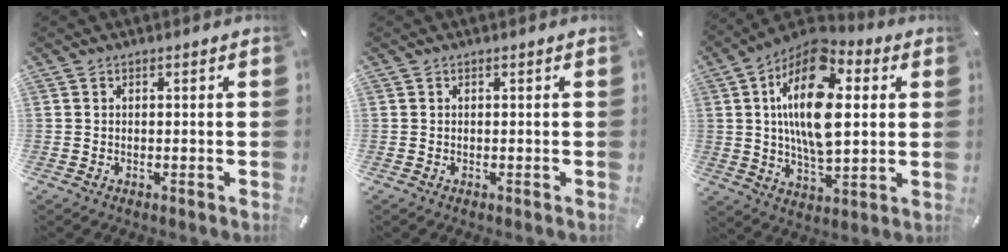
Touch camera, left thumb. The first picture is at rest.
{"total": 0.0}
{"total": 19.4, "force": [4.5, 10.3, 15.8], "torque": [-0.307, -0.012, 0.070]}